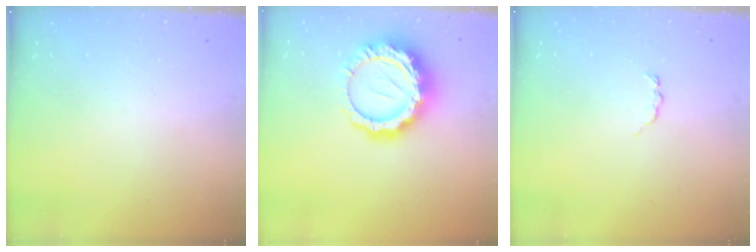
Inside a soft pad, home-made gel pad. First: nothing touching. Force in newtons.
{"total": 16.0, "press": 16.0, "slide": 1.2}
{"total": 2.9, "press": 2.9, "slide": 0.4}